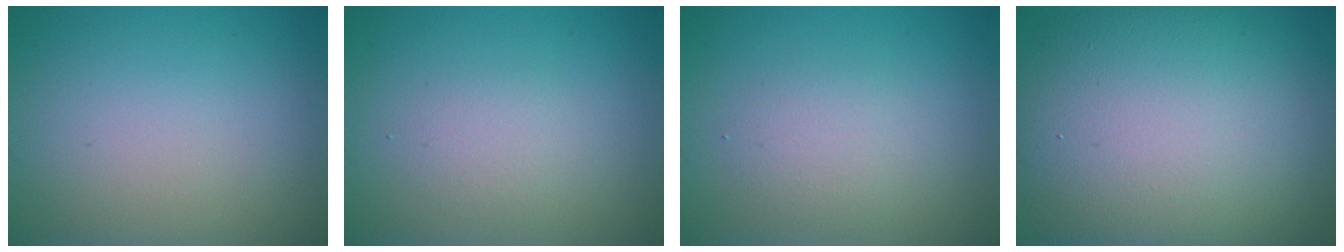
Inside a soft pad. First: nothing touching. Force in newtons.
{"total": 1.6, "press": 1.6, "slide": 0.1}
{"total": 1.9, "press": 1.9, "slide": 0.0}
{"total": 15.2, "press": 15.2, "slide": 0.5}